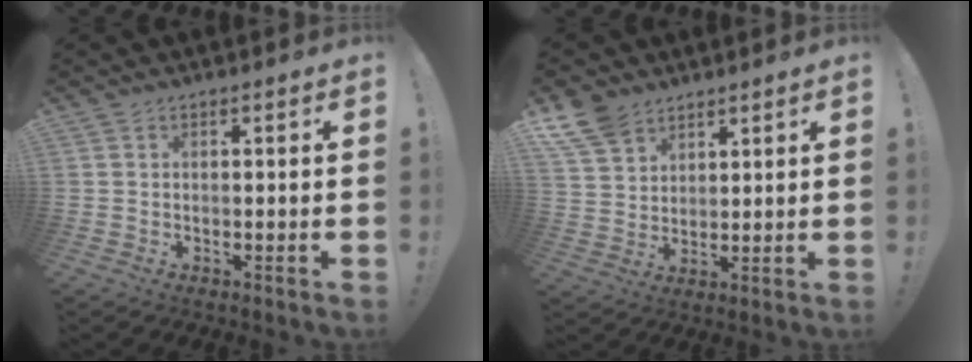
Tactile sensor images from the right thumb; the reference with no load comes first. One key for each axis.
{"total": 9.4, "fx": 6.9, "fy": 5.4, "fz": 3.3, "tx": -0.067, "ty": -0.038, "tz": 0.137}